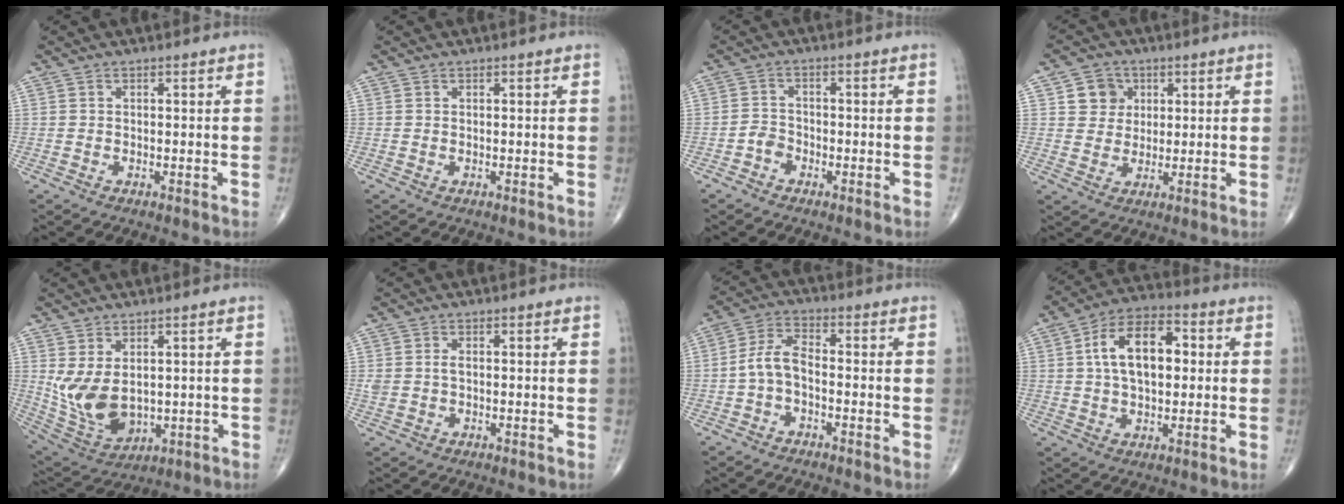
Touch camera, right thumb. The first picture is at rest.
{"total": 0.0}
{"total": 2.5, "force": [-1.5, 1.9, 0.7], "torque": [-0.005, 0.013, -0.033]}
{"total": 5.8, "force": [2.0, 5.3, 1.6], "torque": [0.002, -0.003, 0.031]}
{"total": 10.8, "force": [1.0, 6.7, 8.4], "torque": [-0.151, -0.015, 0.046]}
{"total": 2.2, "force": [0.2, 1.4, 1.7], "torque": [-0.041, 0.003, 0.006]}
{"total": 5.6, "force": [-1.5, 3.0, 4.5], "torque": [-0.090, 0.025, -0.038]}
{"total": 13.7, "force": [2.0, 7.8, 11.1], "torque": [-0.175, 0.019, 0.027]}